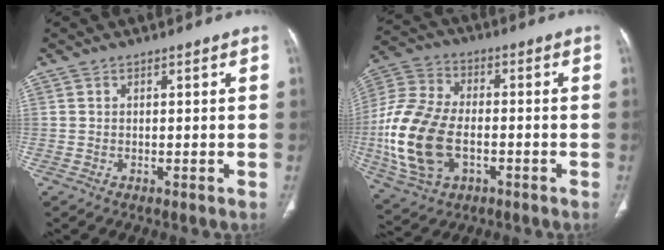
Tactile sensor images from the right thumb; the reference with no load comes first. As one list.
[{"total": 18.8, "force": [-3.5, 11.6, 14.3], "torque": [-0.309, 0.010, -0.060]}]